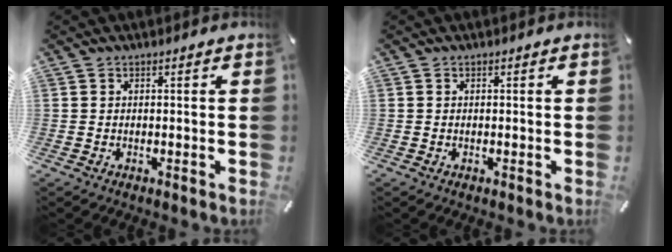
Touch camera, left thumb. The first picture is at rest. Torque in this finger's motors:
{"motor_torque": [0.00, -0.07, -0.03, 0.04, 0.00]}